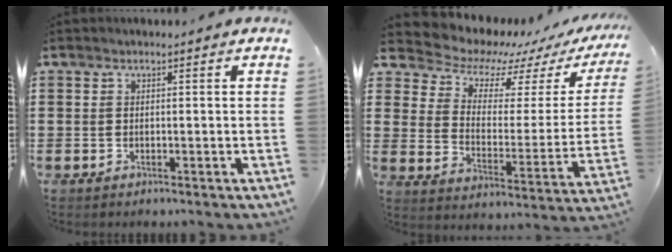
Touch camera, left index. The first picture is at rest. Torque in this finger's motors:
{"motor_torque": [2.14, 0.00, 0.09, -0.01]}